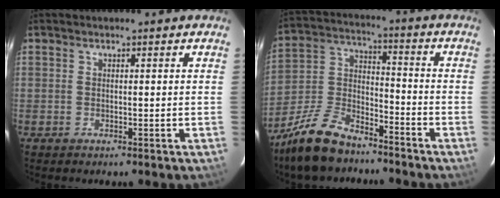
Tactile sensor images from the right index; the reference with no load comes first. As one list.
[{"total": 15.6, "force": [-11.1, 7.2, 8.2], "torque": [-0.189, 0.007, -0.204]}]